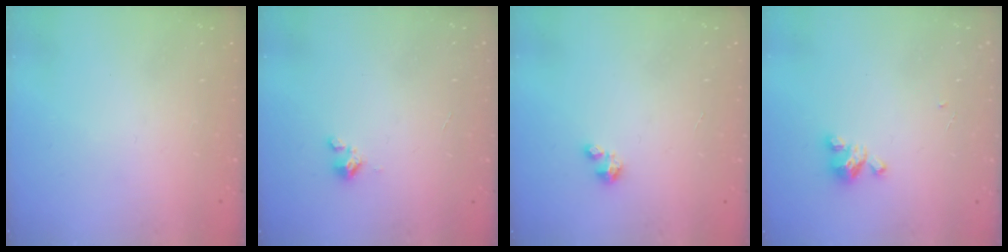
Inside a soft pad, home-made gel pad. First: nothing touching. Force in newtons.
{"total": 0.9, "press": 0.9, "slide": 0.2}
{"total": 0.9, "press": 0.9, "slide": 0.2}
{"total": 3.6, "press": 3.6, "slide": 0.3}